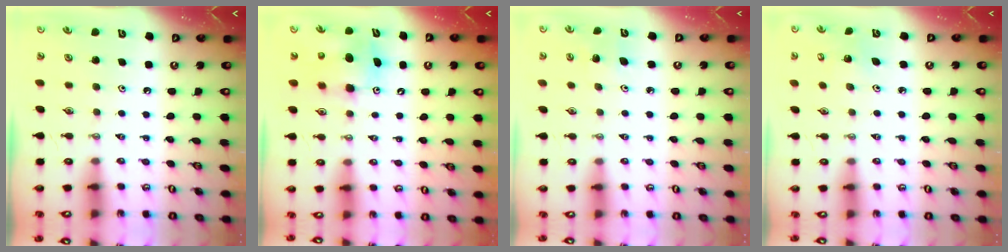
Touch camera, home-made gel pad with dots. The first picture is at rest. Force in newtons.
{"total": 8.8, "press": 8.5, "slide": 2.3}
{"total": 4.7, "press": 4.6, "slide": 1.0}
{"total": 2.0, "press": 2.0, "slide": 0.2}